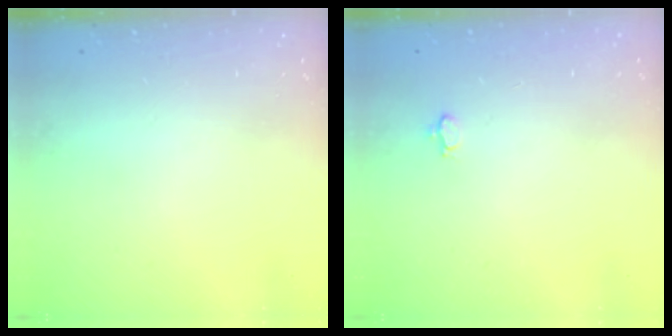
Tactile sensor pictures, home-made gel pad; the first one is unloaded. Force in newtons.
{"total": 2.8, "press": 2.8, "slide": 0.3}